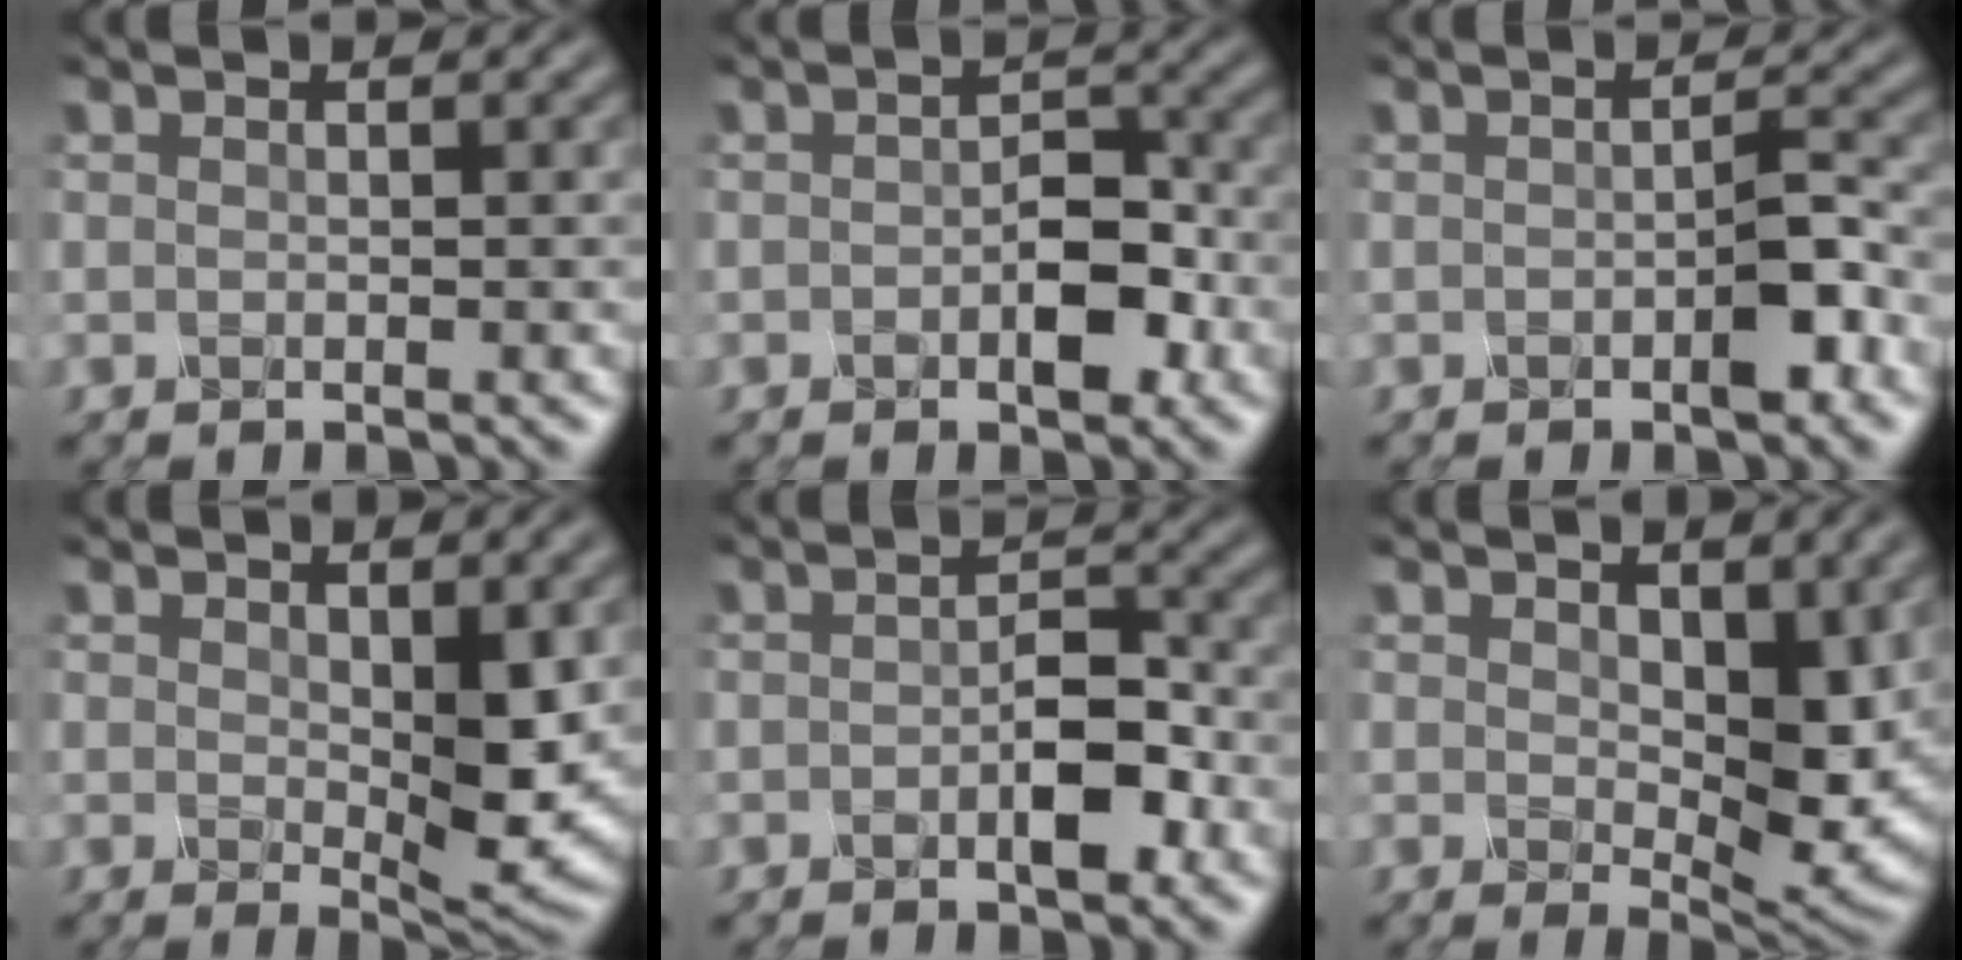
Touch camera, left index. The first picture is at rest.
{"total": 3.1, "force": [-1.1, 1.4, 2.5], "torque": [-0.042, 0.007, -0.018]}
{"total": 2.2, "force": [-1.0, 0.4, 1.9], "torque": [-0.035, 0.008, -0.020]}
{"total": 4.4, "force": [0.4, 1.7, 4.1], "torque": [-0.073, -0.009, 0.012]}
{"total": 3.0, "force": [-1.1, 1.1, 2.6], "torque": [-0.046, 0.006, -0.020]}
{"total": 6.0, "force": [0.8, 3.2, 5.0], "torque": [-0.087, -0.008, 0.020]}